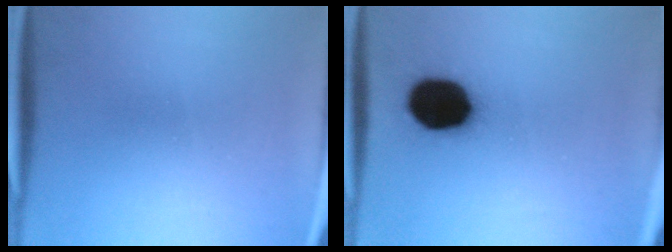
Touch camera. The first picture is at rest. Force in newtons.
{"total": 17.2}